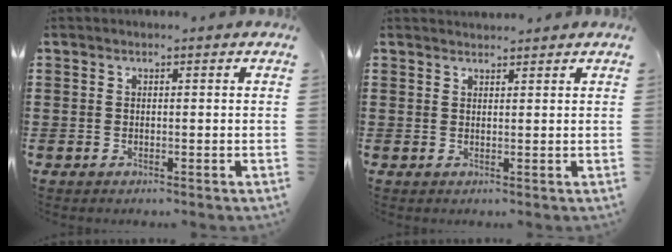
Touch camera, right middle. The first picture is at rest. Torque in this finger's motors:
{"motor_torque": [-0.49, -0.31, -0.09, -0.05]}